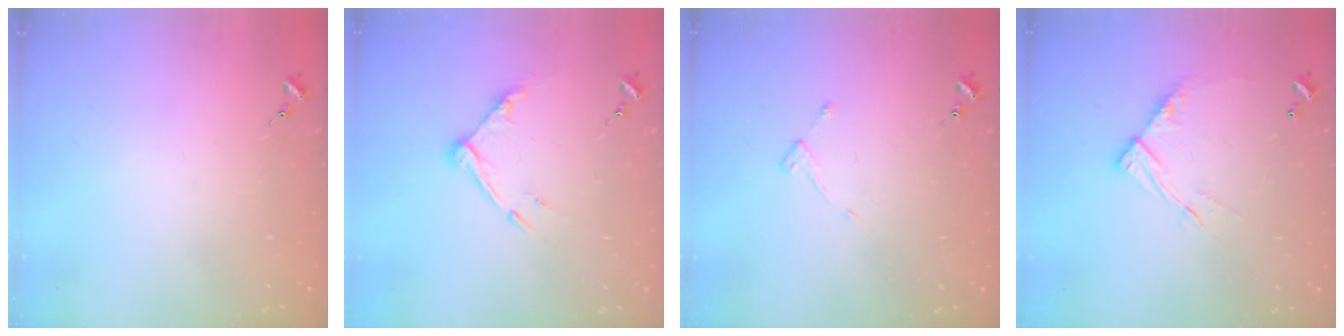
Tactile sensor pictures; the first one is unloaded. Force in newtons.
{"total": 10.4, "press": 10.4, "slide": 0.8}
{"total": 3.6, "press": 3.6, "slide": 0.5}
{"total": 11.5, "press": 11.5, "slide": 0.8}